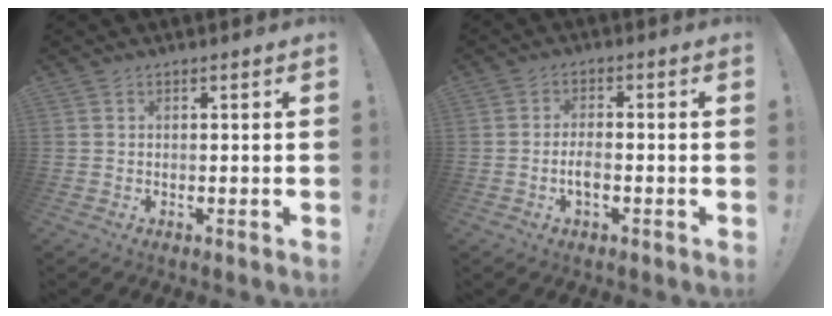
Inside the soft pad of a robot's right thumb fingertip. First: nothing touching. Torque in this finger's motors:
{"motor_torque": [-0.09, -0.35, 0.11, 0.08, 0.00]}